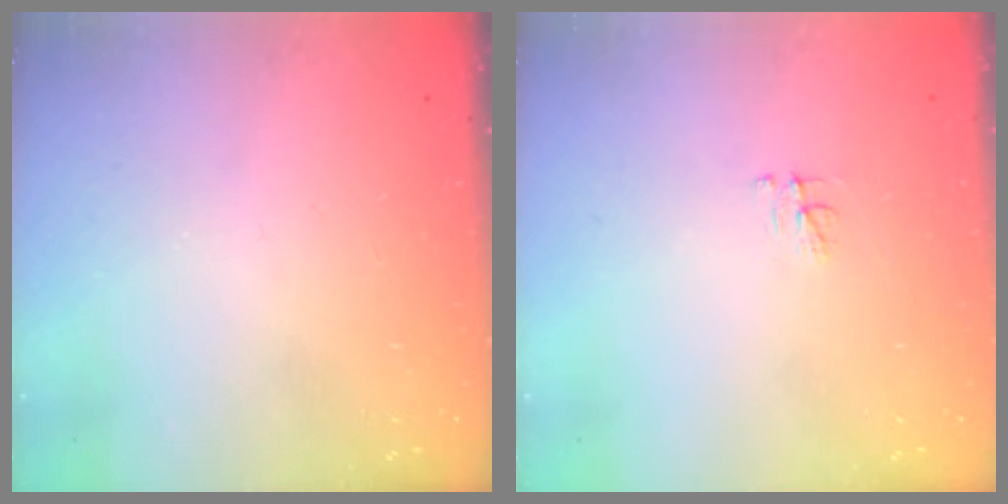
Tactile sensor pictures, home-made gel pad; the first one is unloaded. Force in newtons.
{"total": 3.1, "press": 3.1, "slide": 0.4}